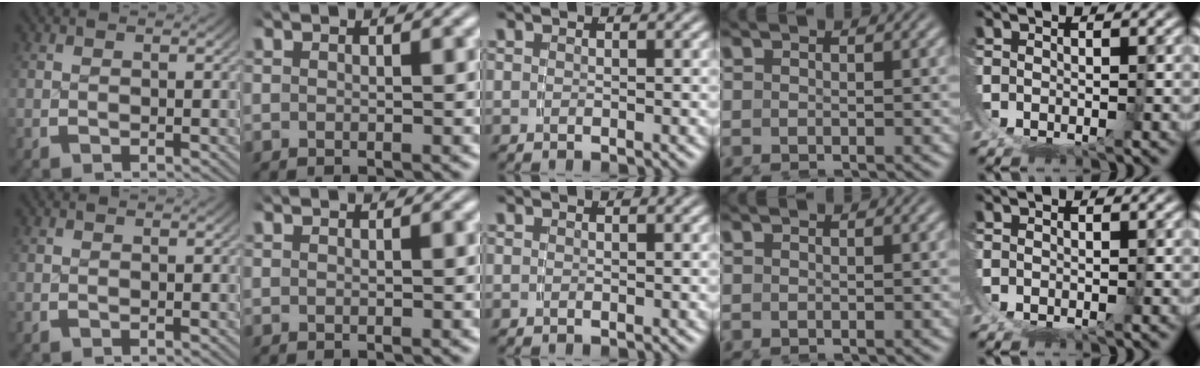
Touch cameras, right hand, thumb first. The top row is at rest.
{}